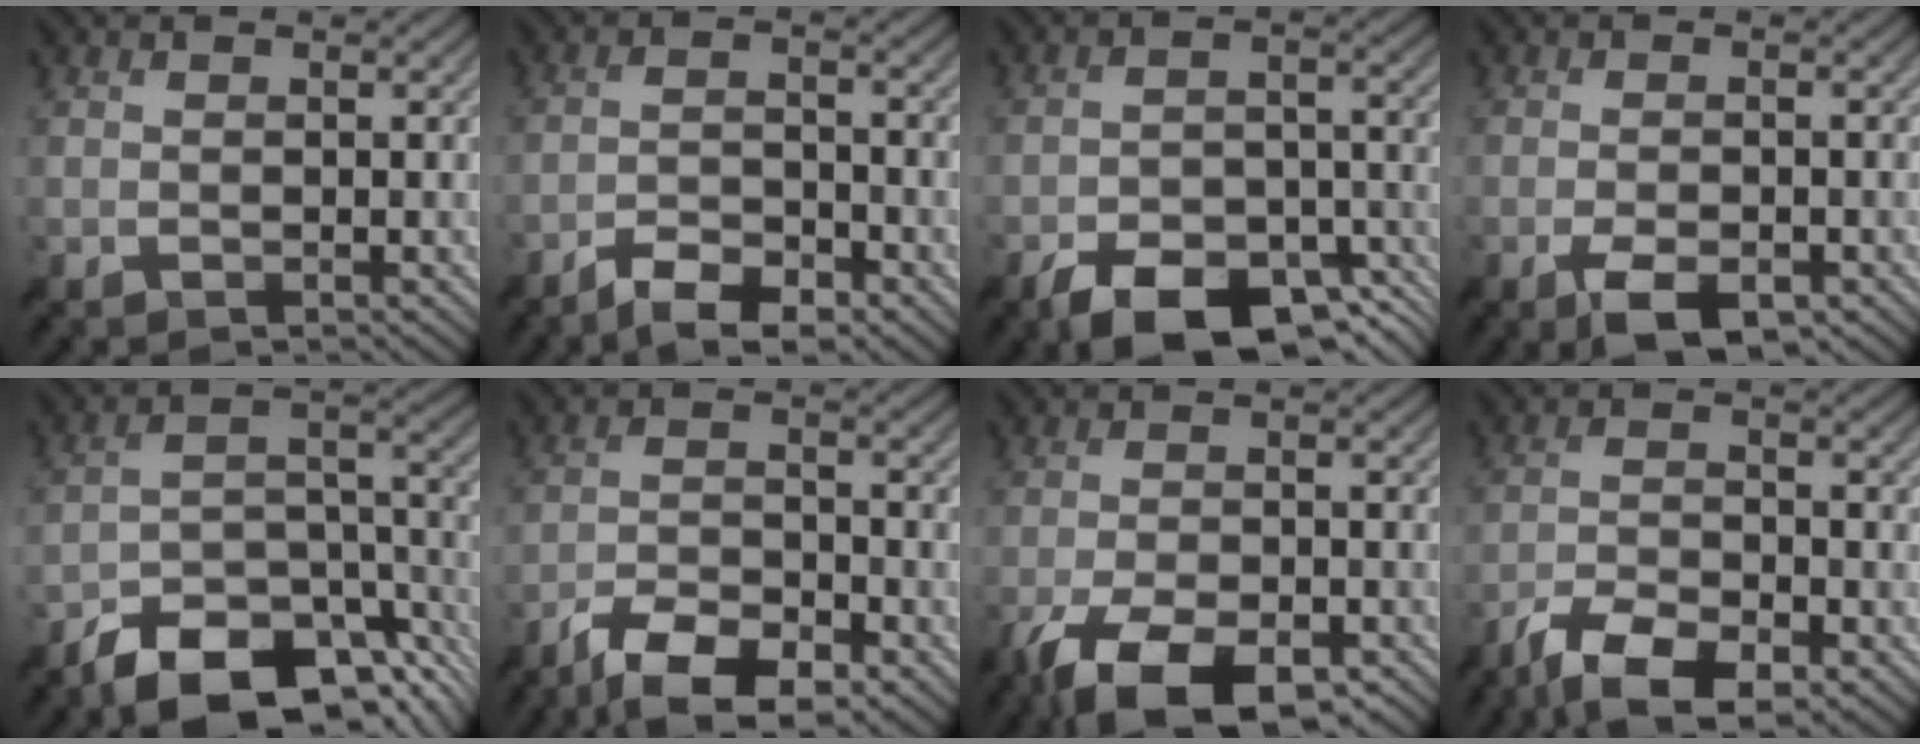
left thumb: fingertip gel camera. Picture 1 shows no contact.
{"total": 5.7, "force": [-4.1, 1.5, 3.6], "torque": [-0.073, 0.001, -0.077]}
{"total": 11.5, "force": [-7.4, 4.8, 7.4], "torque": [-0.124, -0.005, -0.130]}
{"total": 5.5, "force": [-2.8, 1.8, 4.4], "torque": [-0.087, 0.001, -0.048]}
{"total": 13.9, "force": [-9.9, 5.2, 8.2], "torque": [-0.148, -0.004, -0.177]}
{"total": 8.8, "force": [-6.2, 2.7, 5.6], "torque": [-0.107, 0.000, -0.116]}
{"total": 11.3, "force": [-7.3, 4.0, 7.7], "torque": [-0.148, -0.019, -0.122]}
{"total": 8.4, "force": [-5.8, 2.5, 5.5], "torque": [-0.109, -0.005, -0.109]}